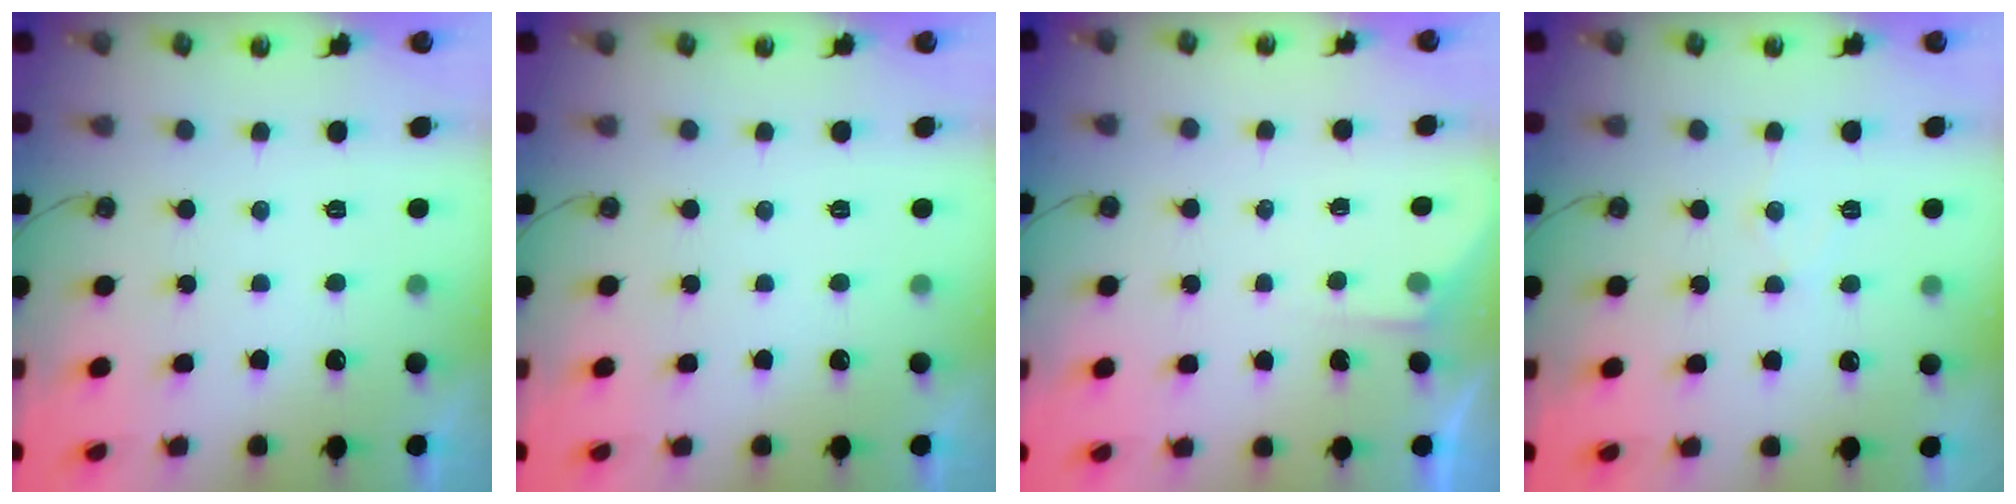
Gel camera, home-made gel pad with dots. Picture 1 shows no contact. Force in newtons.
{"total": 0.0}
{"total": 3.0, "press": 2.9, "slide": 0.5}
{"total": 5.2, "press": 5.2, "slide": 0.5}